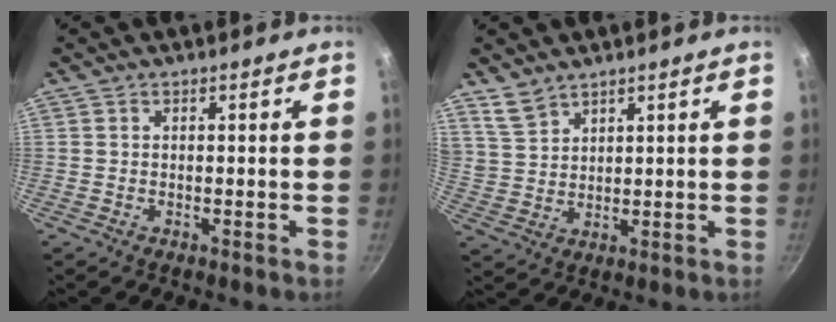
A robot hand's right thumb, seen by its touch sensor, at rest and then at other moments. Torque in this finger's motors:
{"motor_torque": [-0.06, 0.30, 0.55, 0.35, 0.13]}